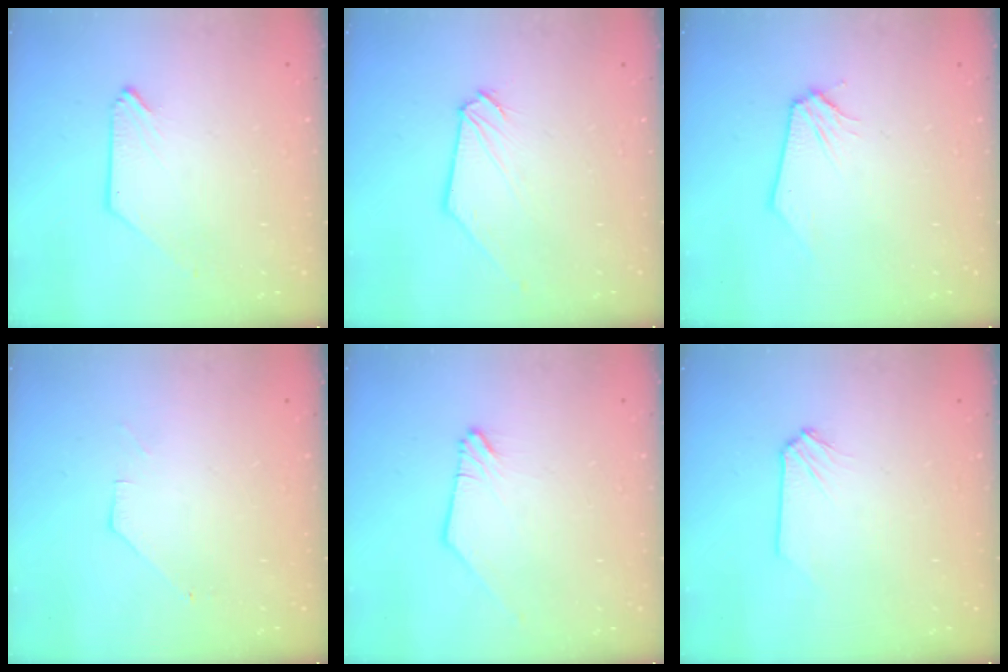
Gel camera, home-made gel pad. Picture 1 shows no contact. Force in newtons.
{"total": 1.3, "press": 1.2, "slide": 0.2}
{"total": 0.0}
{"total": 1.0, "press": 1.0, "slide": 0.2}
{"total": 0.0}
{"total": 0.0}